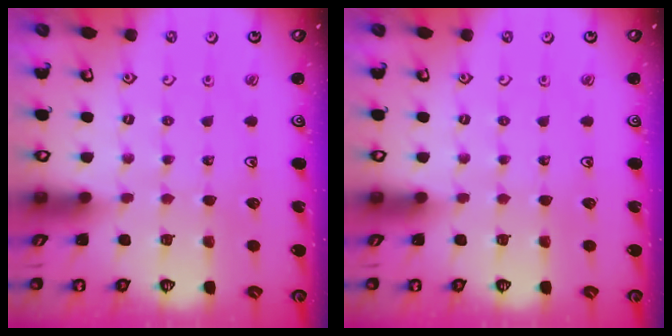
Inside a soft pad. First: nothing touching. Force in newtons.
{"total": 0.0}